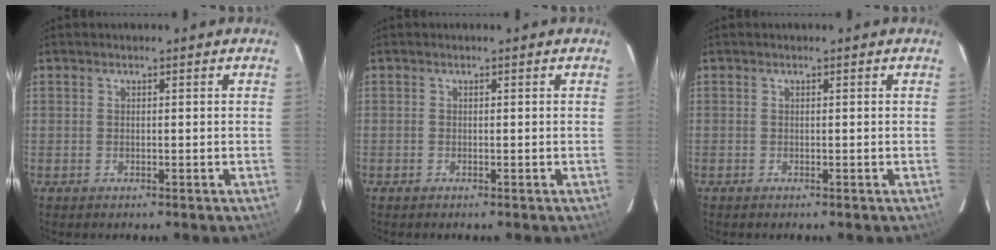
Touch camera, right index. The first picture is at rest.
{"total": 0.0}
{"total": 0.0}